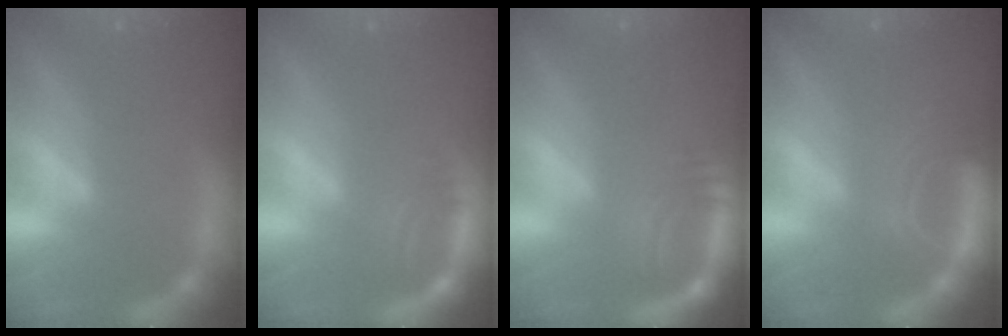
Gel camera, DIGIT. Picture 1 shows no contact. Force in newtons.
{"total": 3.4}
{"total": 6.1}
{"total": 5.5}